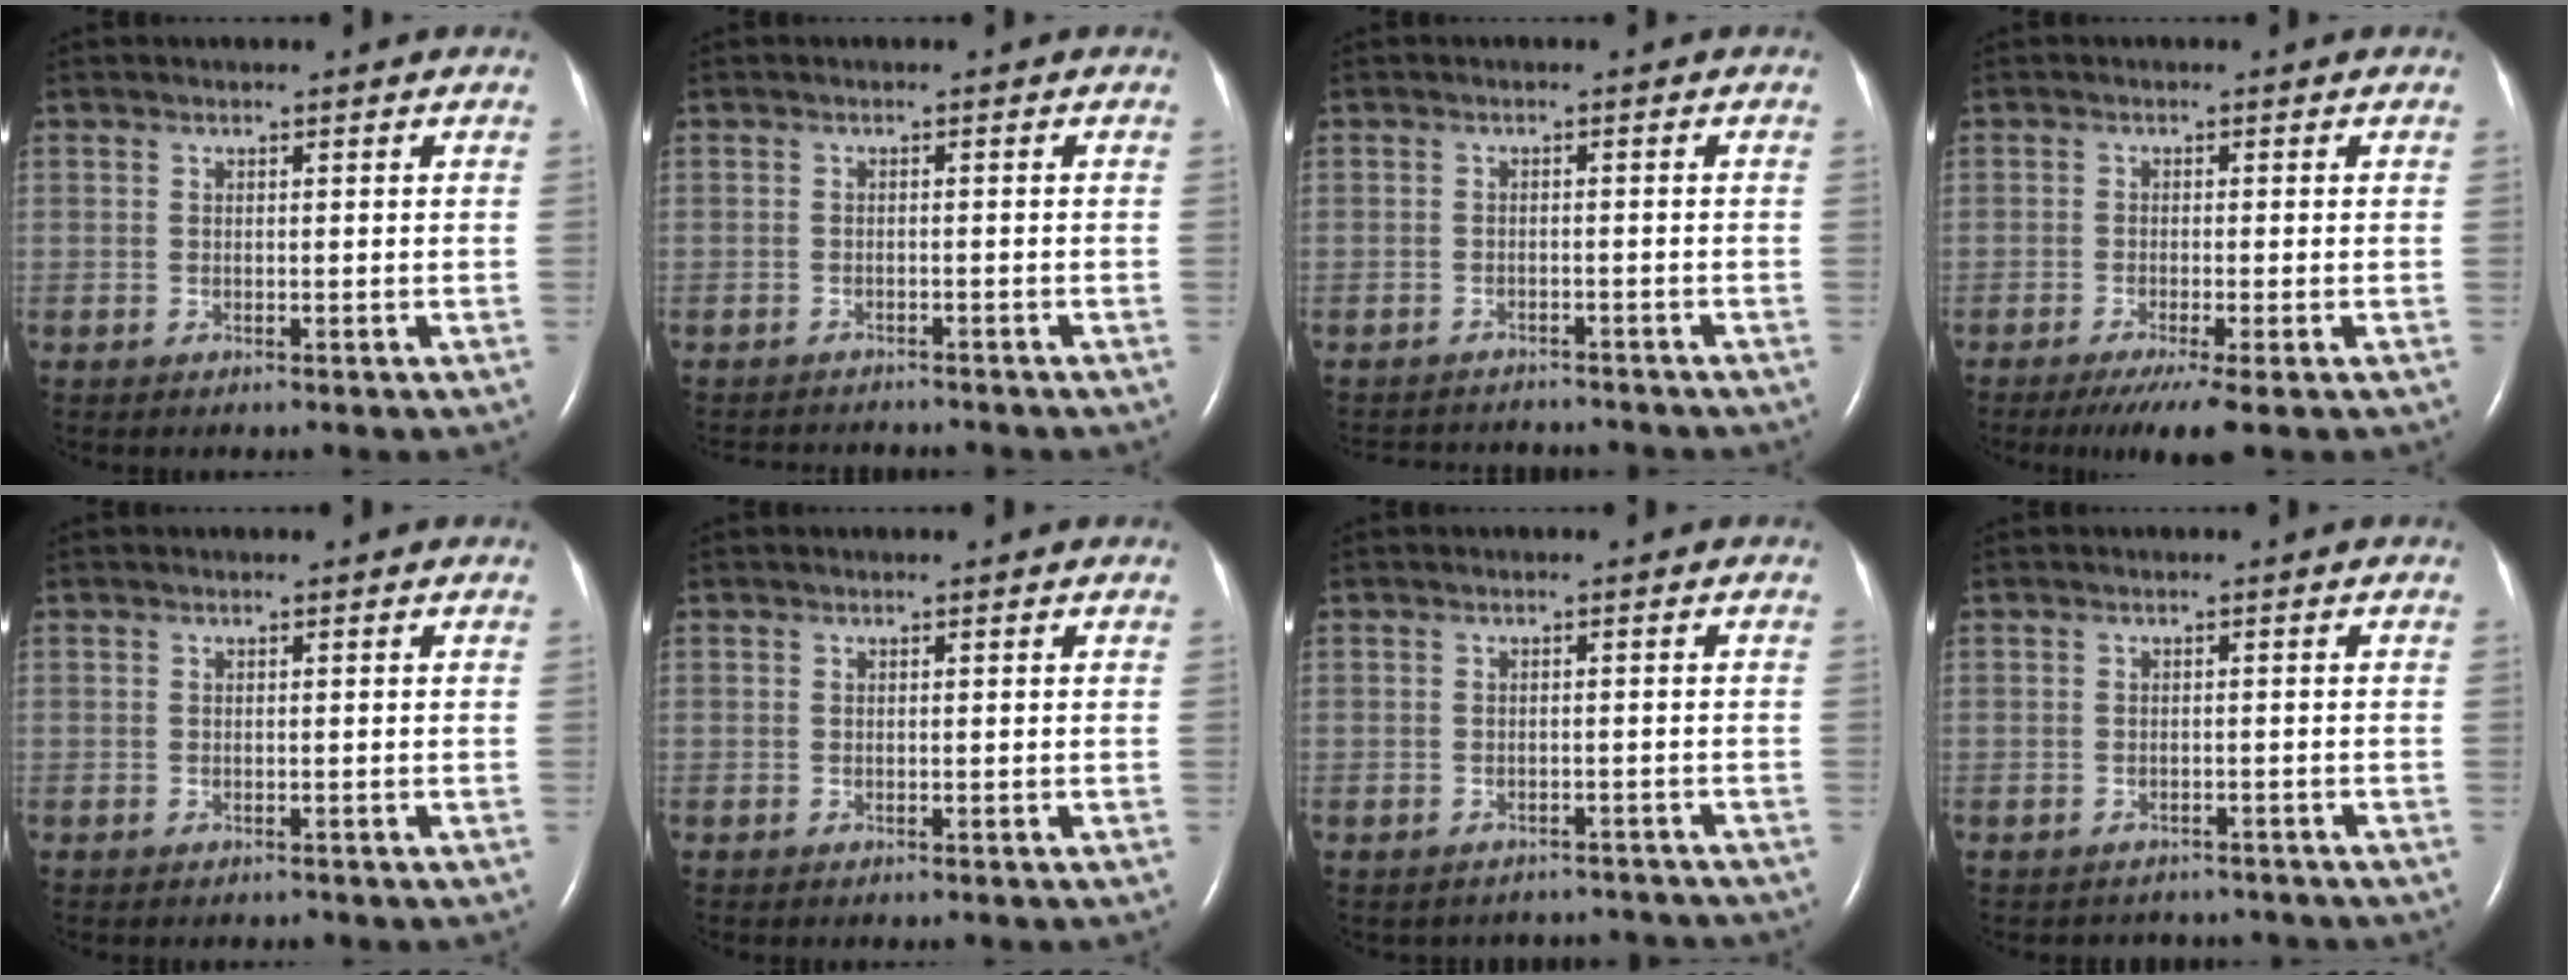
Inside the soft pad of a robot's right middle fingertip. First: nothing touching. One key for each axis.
{"total": 6.4, "fx": -6.1, "fy": 1.2, "fz": 1.5, "tx": -0.015, "ty": -0.008, "tz": -0.080}
{"total": 8.7, "fx": -8.3, "fy": 2.0, "fz": 1.7, "tx": -0.031, "ty": 0.003, "tz": -0.103}
{"total": 4.3, "fx": -2.7, "fy": 0.3, "fz": 3.4, "tx": -0.054, "ty": -0.014, "tz": -0.044}
{"total": 0.0}
{"total": 0.0}
{"total": 5.1, "fx": -4.7, "fy": 2.0, "fz": -0.2, "tx": 0.003, "ty": 0.015, "tz": -0.047}
{"total": 3.9, "fx": -3.5, "fy": 1.7, "fz": 0.0, "tx": -0.003, "ty": 0.005, "tz": -0.039}